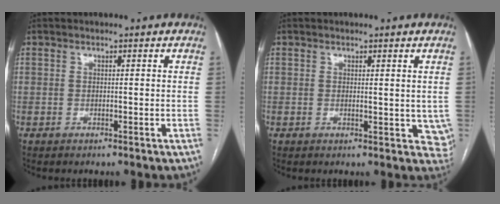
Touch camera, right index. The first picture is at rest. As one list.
[{"total": 3.6, "force": [0.4, 1.9, 3.1], "torque": [-0.025, -0.006, 0.006]}]